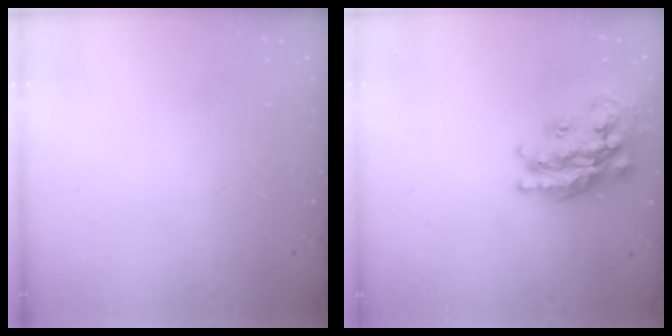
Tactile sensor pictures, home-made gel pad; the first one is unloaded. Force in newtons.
{"total": 22.6, "press": 22.5, "slide": 1.7}